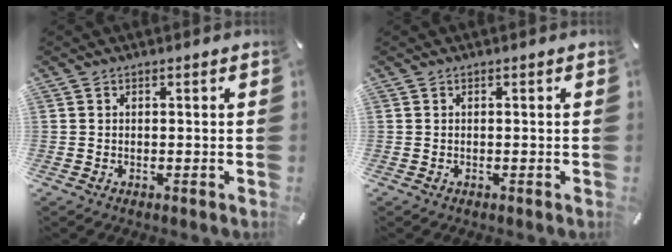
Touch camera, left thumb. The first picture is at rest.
{"total": 0.0}